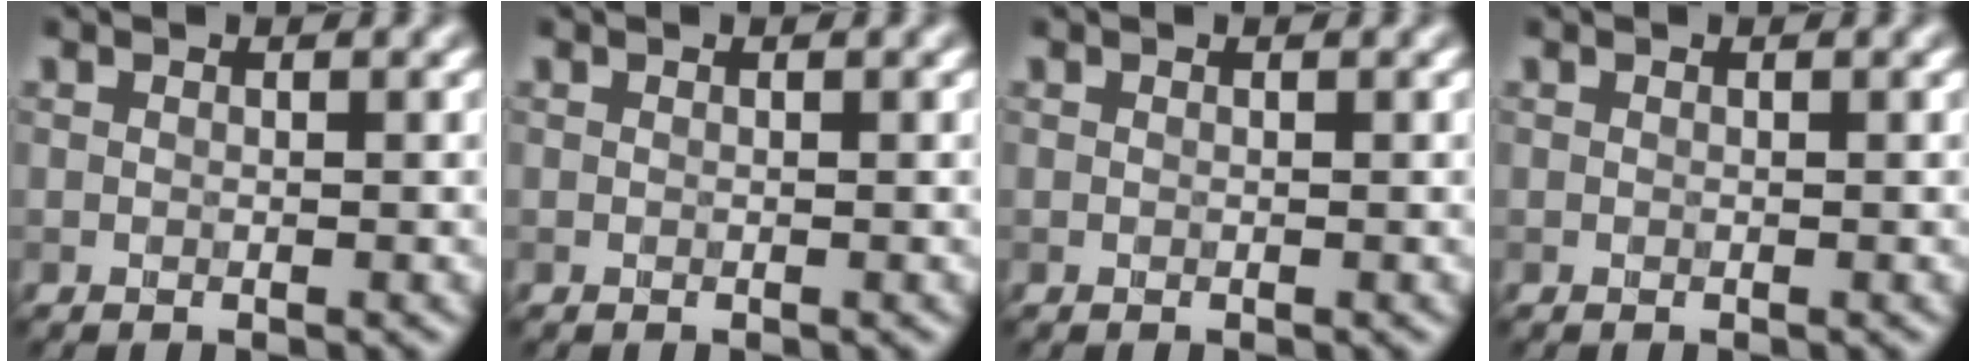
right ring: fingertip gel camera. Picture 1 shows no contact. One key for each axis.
{"total": 0.0}
{"total": 0.0}
{"total": 0.0}